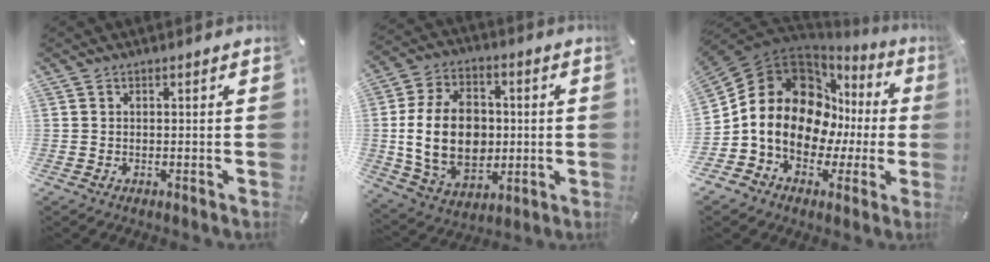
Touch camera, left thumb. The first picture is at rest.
{"total": 18.4, "force": [-0.3, 13.6, 12.4], "torque": [-0.257, 0.005, -0.004]}
{"total": 19.7, "force": [1.9, 16.0, 11.3], "torque": [-0.209, -0.028, 0.047]}